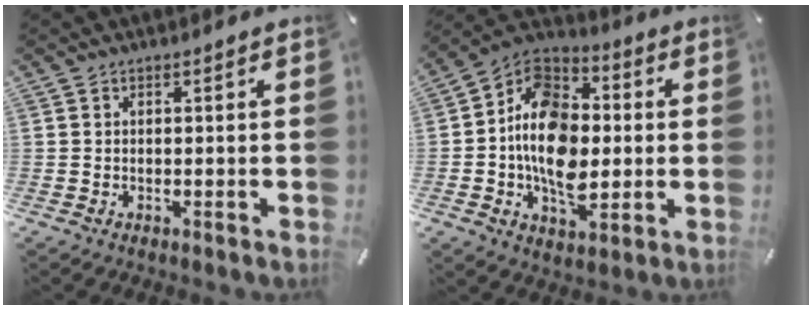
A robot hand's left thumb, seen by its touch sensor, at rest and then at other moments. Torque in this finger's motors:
{"motor_torque": [2.44, 2.57, 1.20, -0.79, 0.38]}